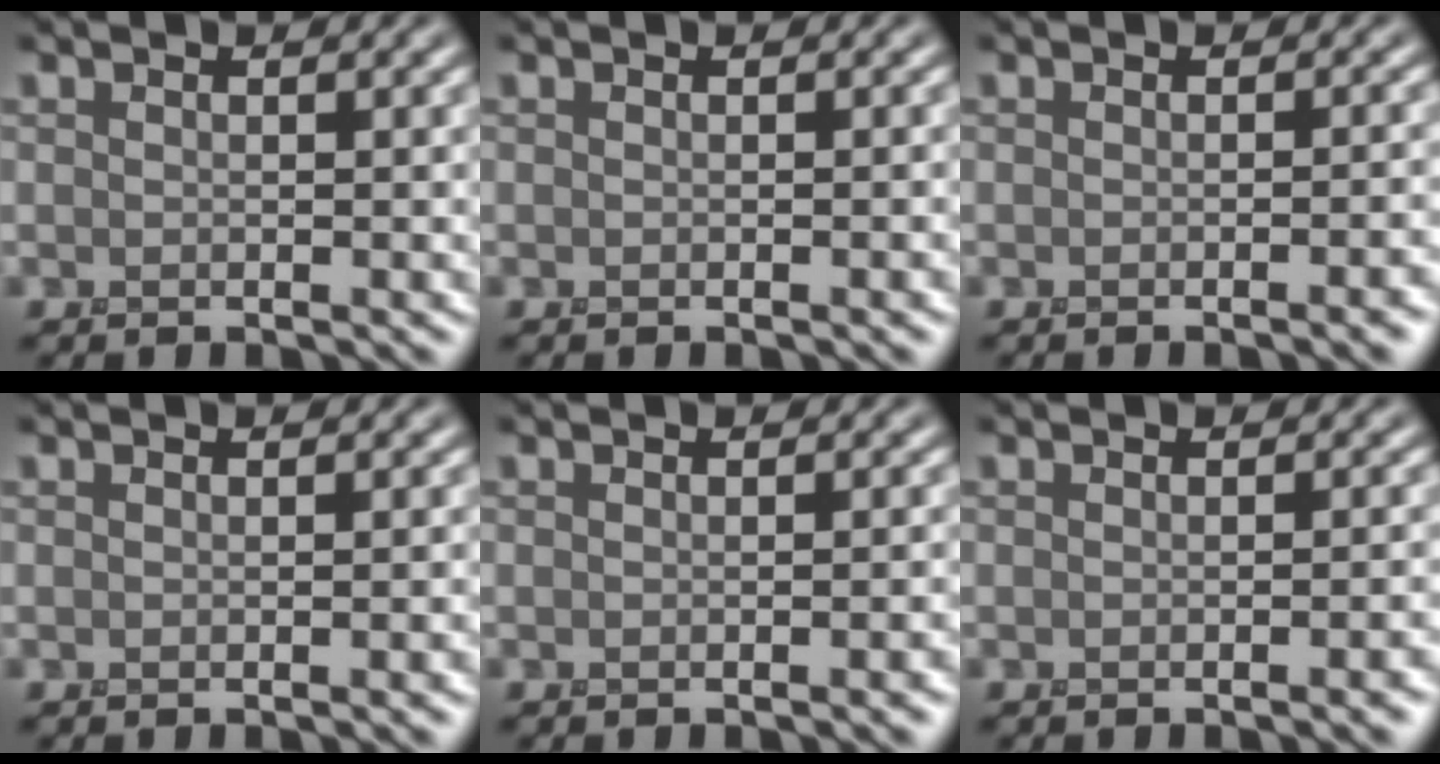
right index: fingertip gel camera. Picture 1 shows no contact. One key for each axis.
{"total": 0.8, "fx": -0.5, "fy": 0.1, "fz": 0.6, "tx": -0.009, "ty": -0.003, "tz": -0.009}
{"total": 2.1, "fx": -1.4, "fy": 0.3, "fz": 1.5, "tx": -0.019, "ty": -0.001, "tz": -0.019}
{"total": 1.1, "fx": -0.8, "fy": 0.2, "fz": 0.8, "tx": -0.010, "ty": -0.002, "tz": -0.011}
{"total": 1.4, "fx": -1.0, "fy": 0.2, "fz": 1.0, "tx": -0.012, "ty": -0.001, "tz": -0.013}
{"total": 1.8, "fx": -1.2, "fy": 0.2, "fz": 1.3, "tx": -0.016, "ty": -0.001, "tz": -0.017}